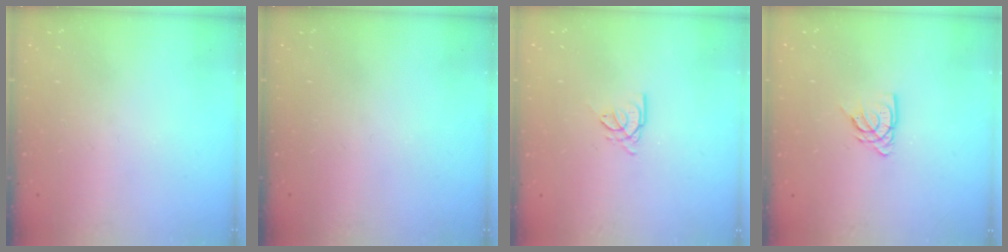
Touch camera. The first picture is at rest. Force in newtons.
{"total": 0.0}
{"total": 0.9, "press": 0.8, "slide": 0.2}
{"total": 5.3, "press": 5.3, "slide": 0.5}